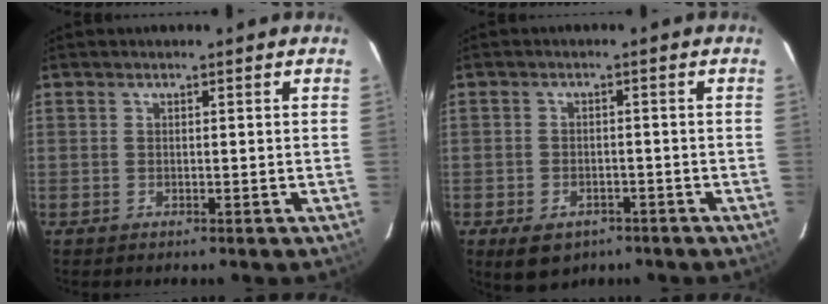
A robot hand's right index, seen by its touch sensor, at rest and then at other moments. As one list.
[{"total": 7.0, "force": [-4.2, 4.5, 3.2], "torque": [-0.070, -0.007, -0.053]}]